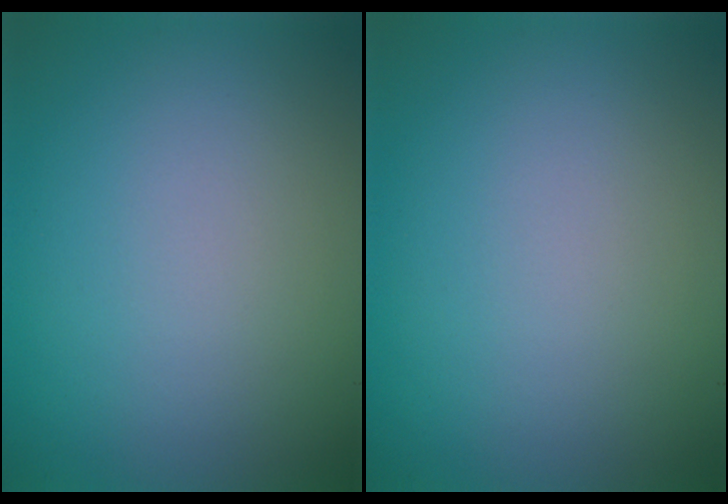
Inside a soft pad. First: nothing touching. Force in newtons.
{"total": 0.0}